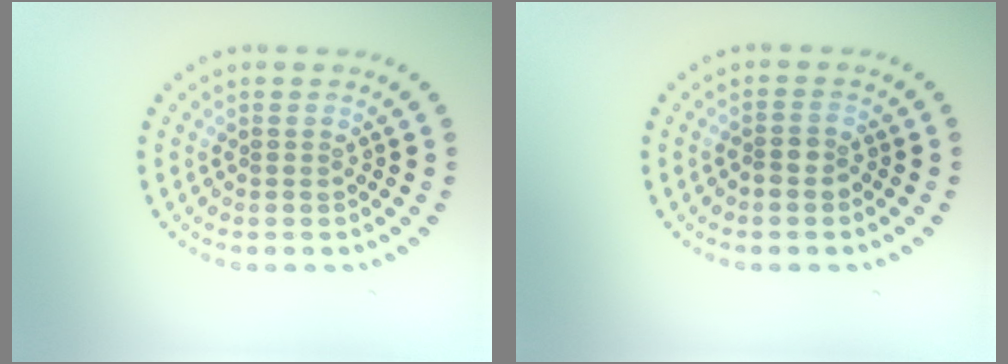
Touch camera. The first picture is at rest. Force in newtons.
{"total": 1.5, "press": 1.3, "slide": 0.7}